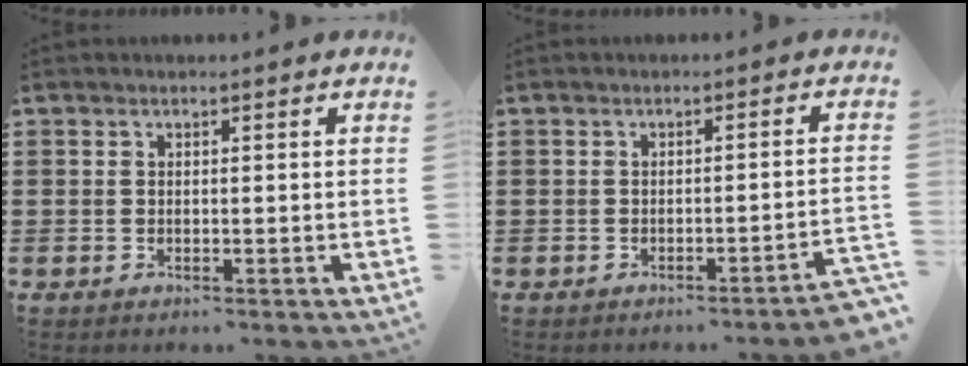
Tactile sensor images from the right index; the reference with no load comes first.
{"total": 1.8, "force": [-1.5, -0.3, 1.0], "torque": [-0.018, -0.003, -0.030]}